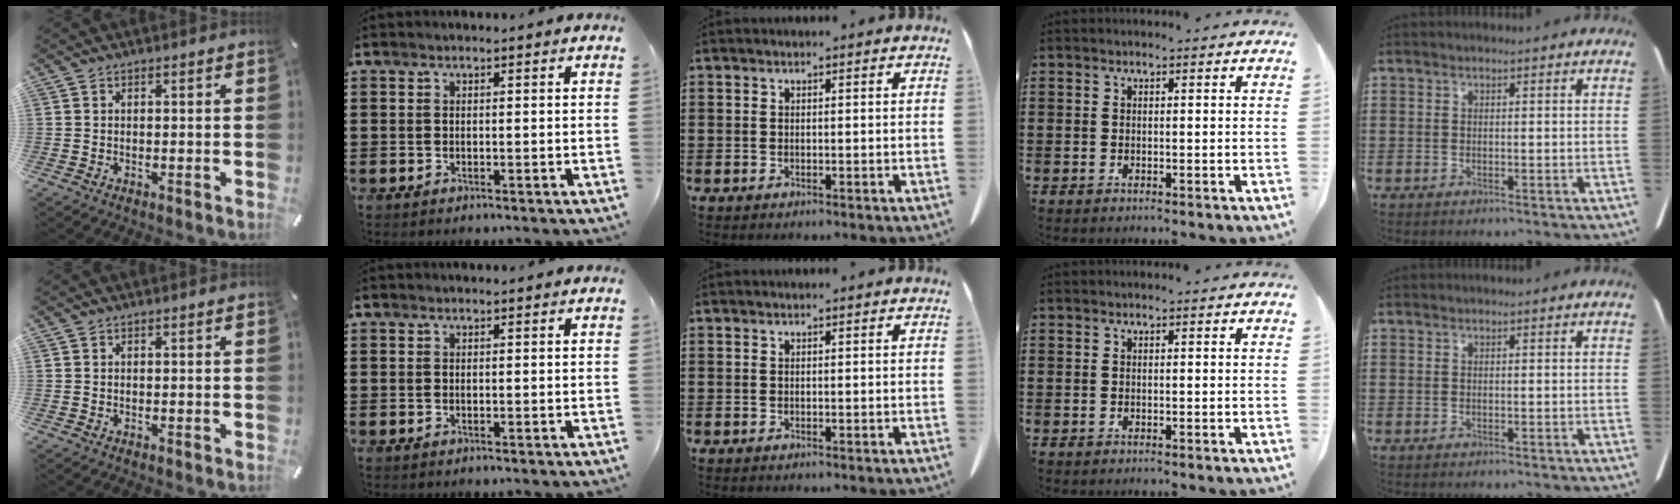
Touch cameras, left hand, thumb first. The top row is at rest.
{}